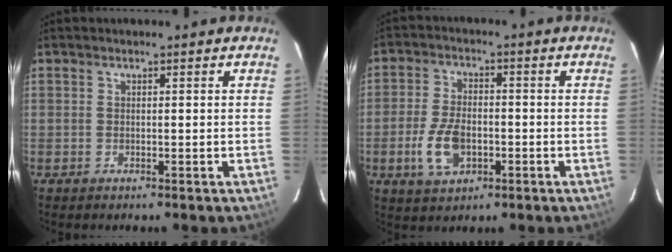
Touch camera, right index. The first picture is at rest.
{"total": 8.7, "force": [-2.7, 5.0, 6.6], "torque": [-0.142, 0.001, -0.045]}